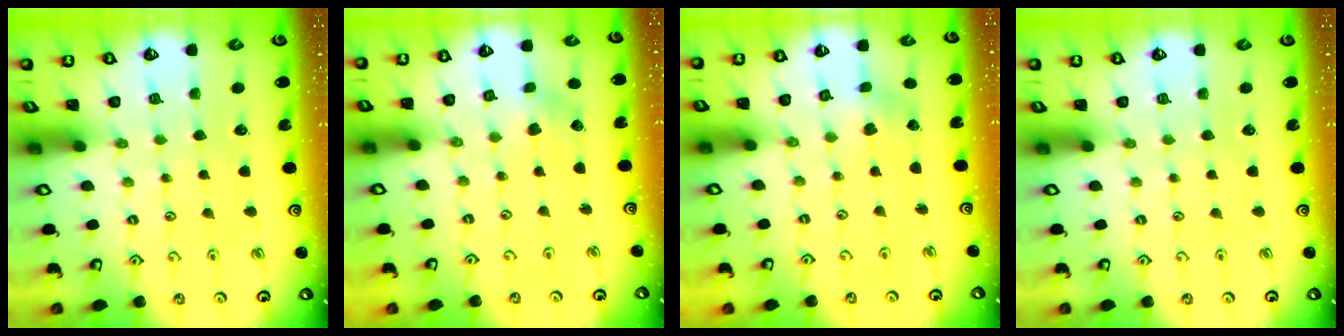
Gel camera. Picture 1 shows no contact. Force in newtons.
{"total": 2.3, "press": 2.3, "slide": 0.3}
{"total": 1.8, "press": 1.8, "slide": 0.2}
{"total": 0.0}